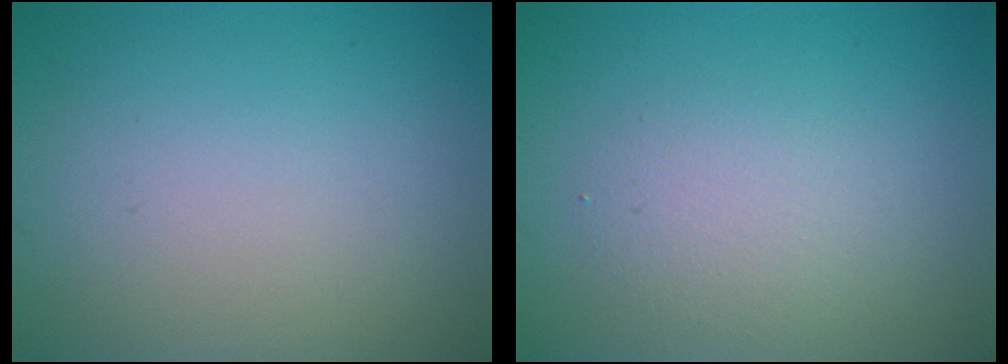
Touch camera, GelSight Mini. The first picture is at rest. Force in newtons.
{"total": 2.5, "press": 2.5, "slide": 0.2}